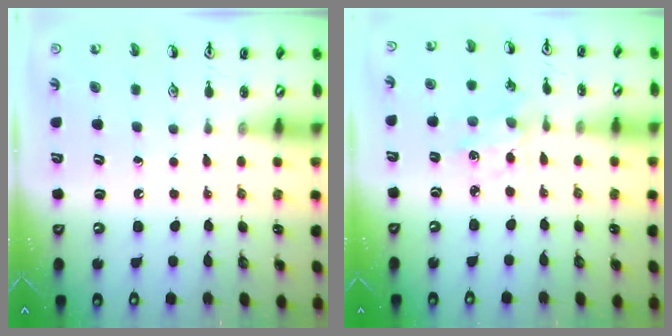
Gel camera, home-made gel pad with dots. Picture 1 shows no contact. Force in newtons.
{"total": 1.2, "press": 1.1, "slide": 0.3}